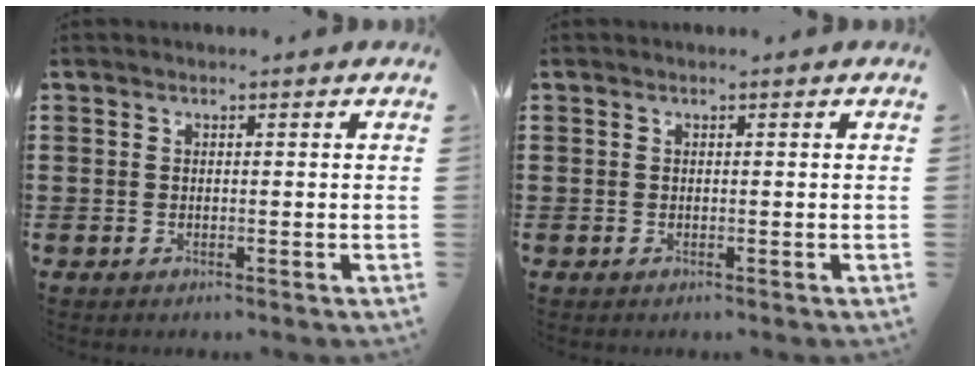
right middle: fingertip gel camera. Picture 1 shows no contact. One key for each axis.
{"total": 0.0}